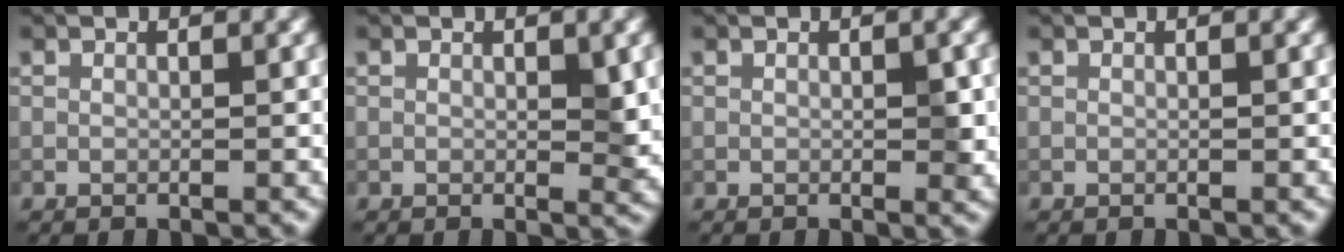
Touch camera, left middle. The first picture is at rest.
{"total": 1.8, "force": [0.2, 0.6, 1.7], "torque": [-0.018, -0.005, 0.003]}
{"total": 1.5, "force": [-0.1, 0.6, 1.3], "torque": [-0.015, -0.001, -0.002]}
{"total": 0.0}